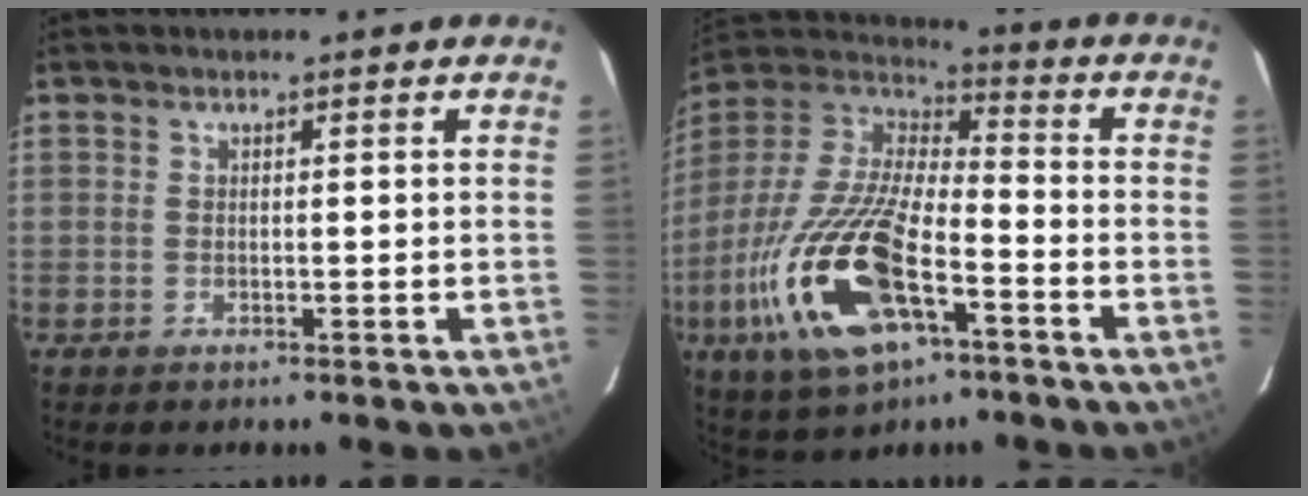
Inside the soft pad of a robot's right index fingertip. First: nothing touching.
{"total": 23.5, "force": [-10.0, 9.3, 19.2], "torque": [-0.402, -0.043, -0.187]}